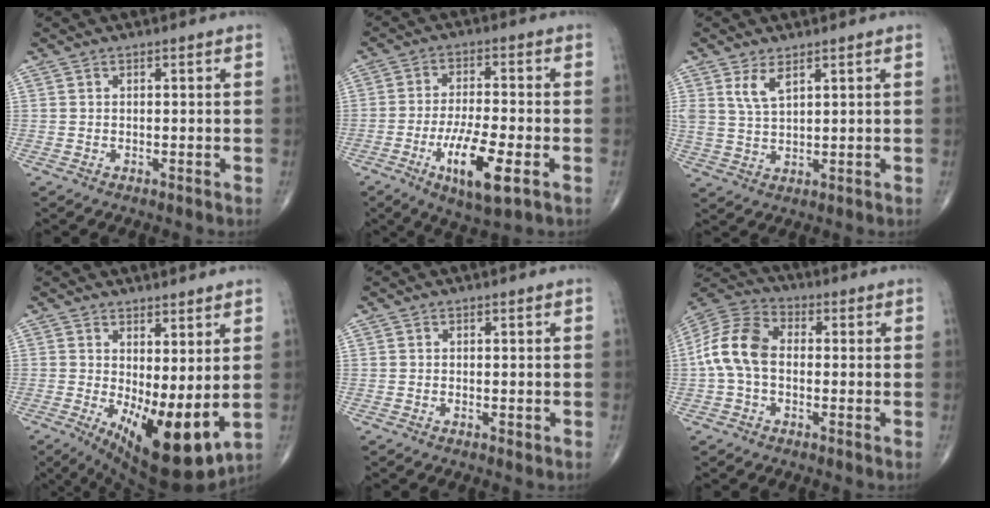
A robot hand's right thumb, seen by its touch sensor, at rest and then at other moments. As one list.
[{"total": 11.6, "force": [-4.5, 3.1, 10.3], "torque": [-0.190, 0.001, -0.075]}, {"total": 4.4, "force": [2.5, 1.8, 3.2], "torque": [-0.064, -0.012, 0.056]}, {"total": 13.4, "force": [-0.5, 5.0, 12.4], "torque": [-0.189, -0.032, 0.012]}, {"total": 0.6, "force": [-0.2, 0.3, 0.5], "torque": [-0.011, -0.003, -0.004]}, {"total": 11.1, "force": [-0.7, 7.3, 8.3], "torque": [-0.167, 0.031, -0.025]}]